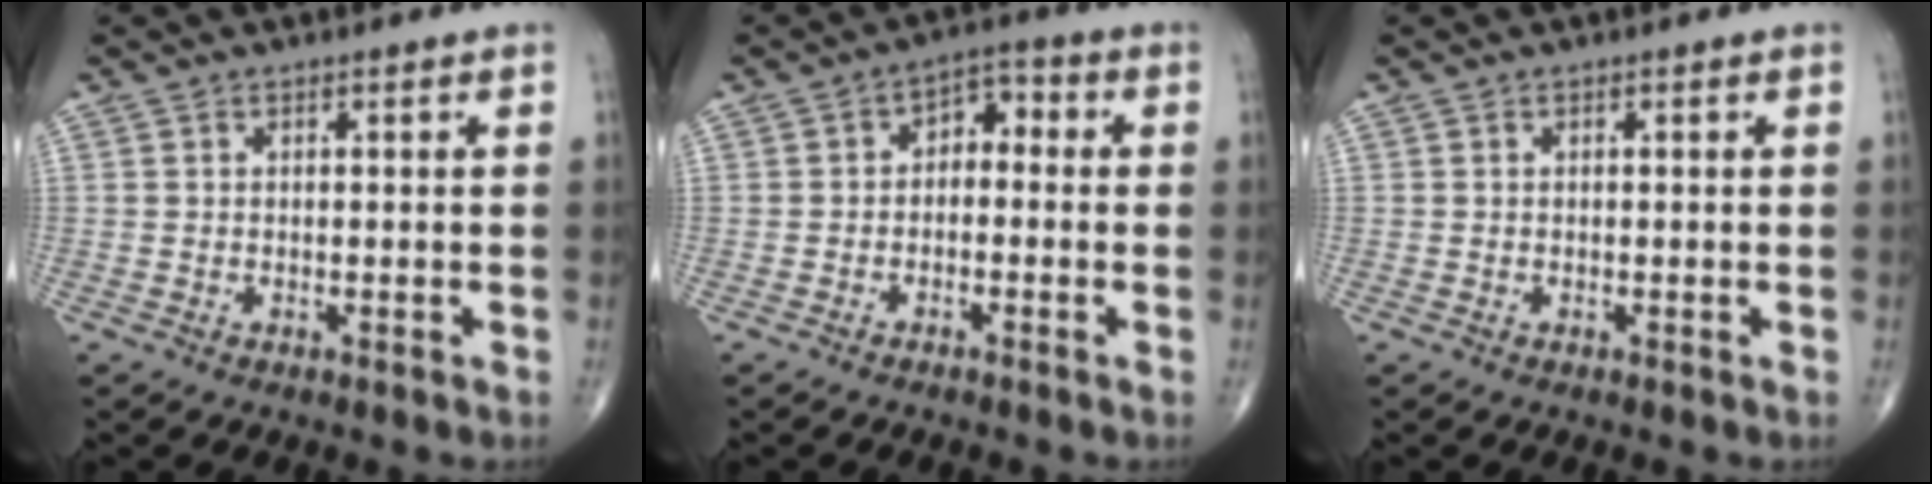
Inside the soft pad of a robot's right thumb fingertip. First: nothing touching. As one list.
[{"total": 4.6, "force": [-0.6, 3.2, 3.3], "torque": [-0.027, 0.031, -0.024]}, {"total": 0.0}]